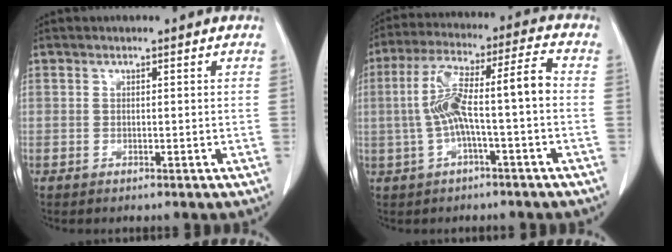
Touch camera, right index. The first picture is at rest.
{"total": 10.8, "force": [-1.1, 1.4, 10.6], "torque": [-0.208, 0.045, -0.017]}